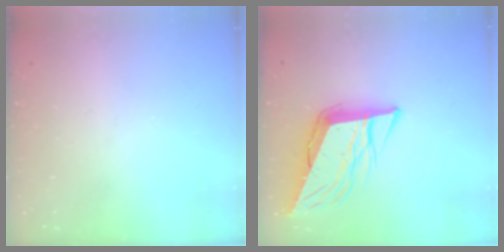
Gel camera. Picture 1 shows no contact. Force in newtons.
{"total": 11.8, "press": 11.2, "slide": 3.6}